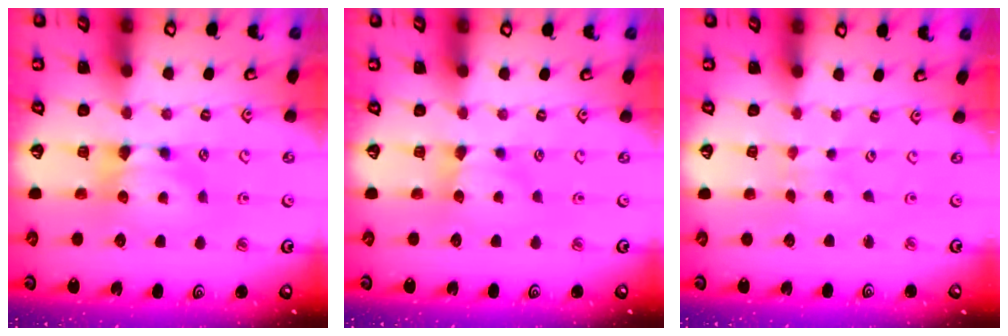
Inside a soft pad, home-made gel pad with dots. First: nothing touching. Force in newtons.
{"total": 1.8, "press": 1.7, "slide": 0.5}
{"total": 4.3, "press": 4.3, "slide": 0.1}